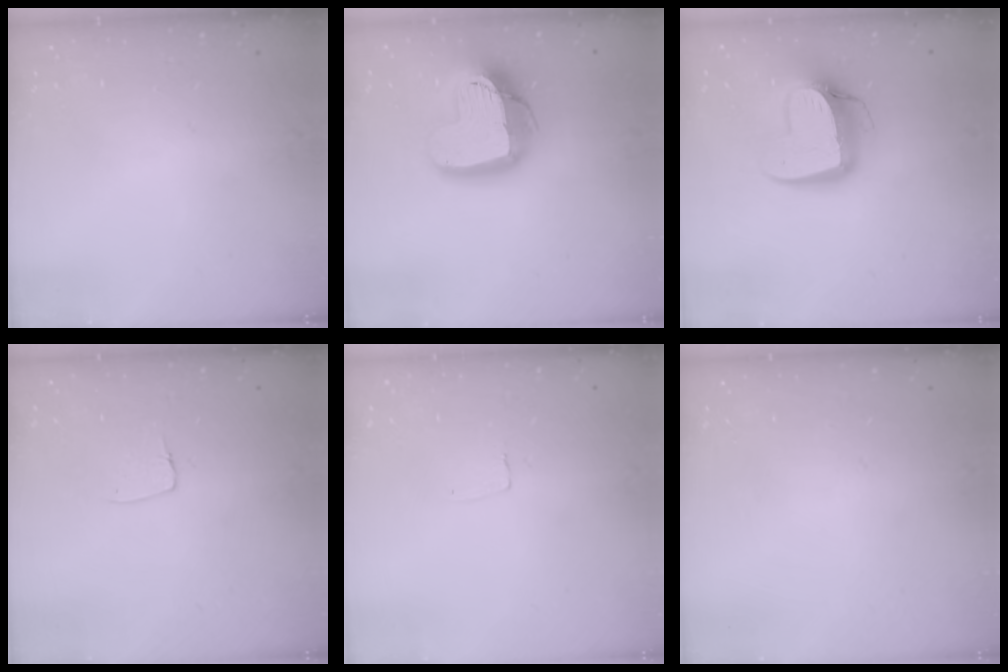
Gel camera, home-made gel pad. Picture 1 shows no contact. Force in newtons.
{"total": 18.8, "press": 18.7, "slide": 1.8}
{"total": 14.4, "press": 14.3, "slide": 1.3}
{"total": 4.6, "press": 4.6, "slide": 0.3}
{"total": 3.0, "press": 3.0, "slide": 0.2}
{"total": 0.0}